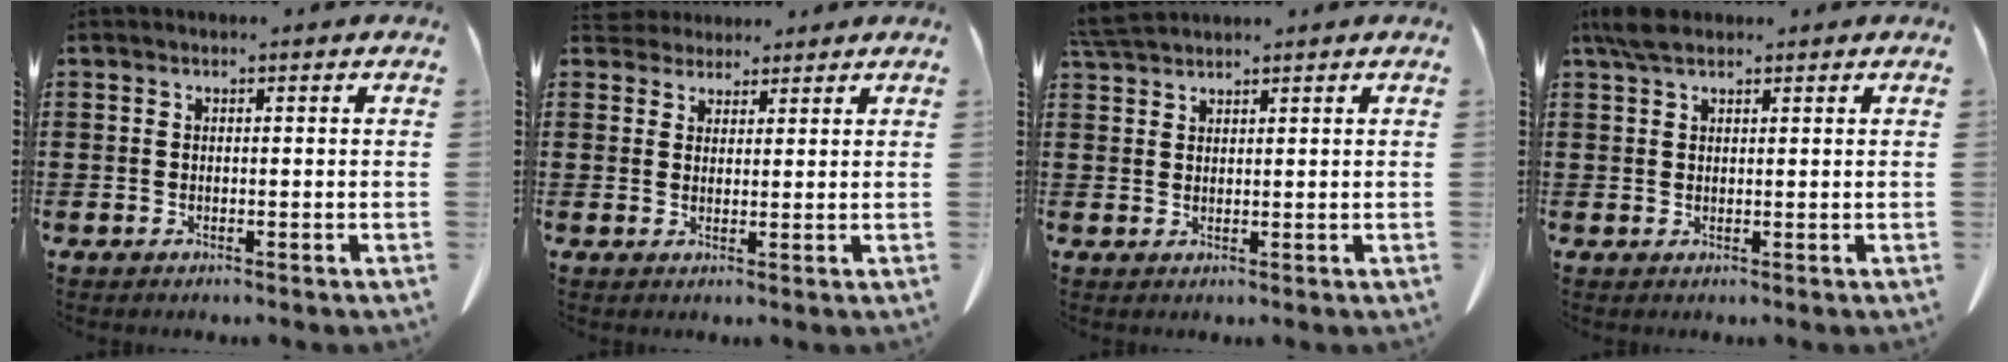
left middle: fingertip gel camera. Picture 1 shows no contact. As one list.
[{"total": 3.0, "force": [2.7, 1.1, 0.1], "torque": [-0.011, -0.001, 0.054]}, {"total": 3.4, "force": [3.2, 0.4, 1.2], "torque": [-0.034, -0.003, 0.062]}, {"total": 3.2, "force": [2.2, 1.2, 2.0], "torque": [-0.047, 0.004, 0.043]}]